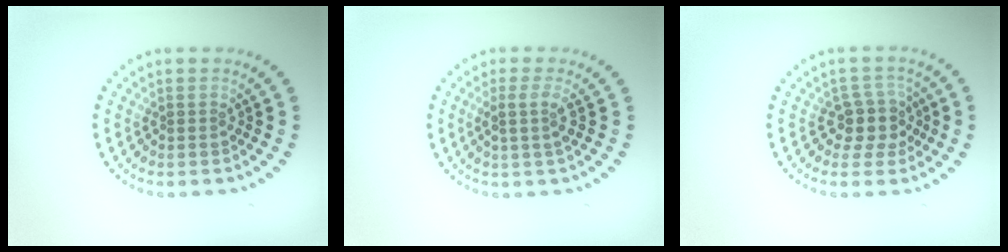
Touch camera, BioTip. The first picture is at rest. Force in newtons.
{"total": 1.9, "press": 1.4, "slide": 1.3}
{"total": 2.8, "press": 2.3, "slide": 1.6}